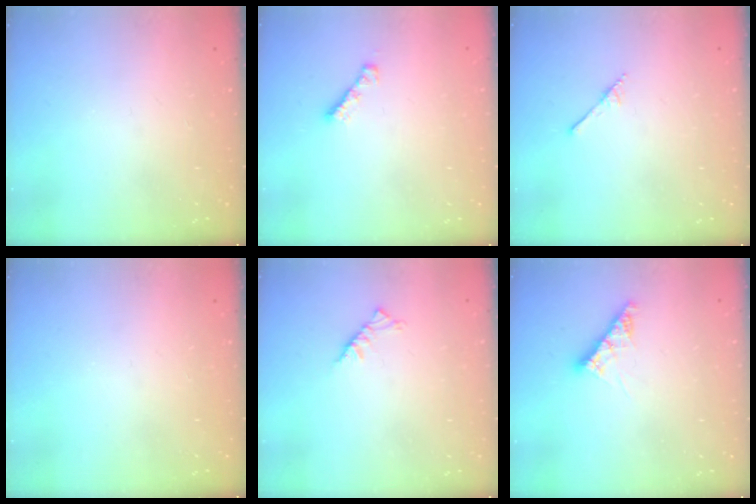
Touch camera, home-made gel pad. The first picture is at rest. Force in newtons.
{"total": 2.3, "press": 2.3, "slide": 0.4}
{"total": 1.7, "press": 1.7, "slide": 0.1}
{"total": 0.0}
{"total": 4.5, "press": 4.5, "slide": 0.7}
{"total": 7.9, "press": 7.8, "slide": 0.6}